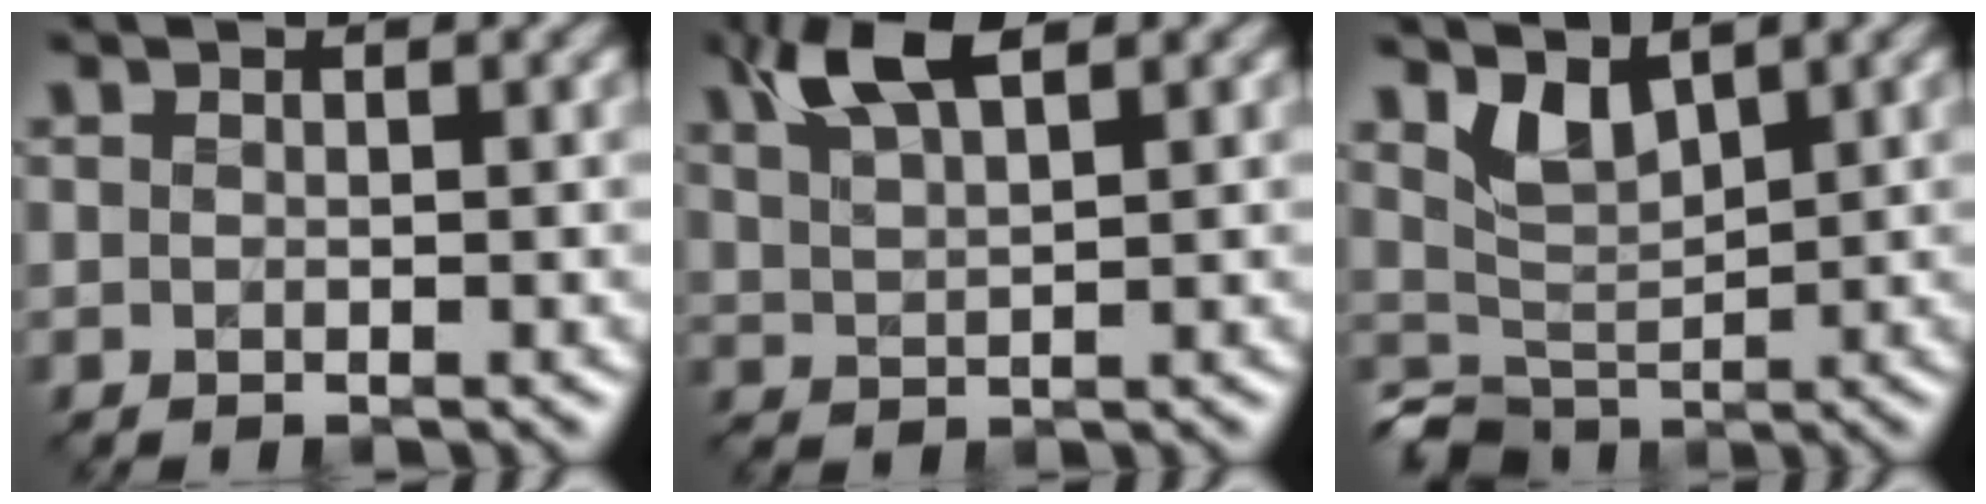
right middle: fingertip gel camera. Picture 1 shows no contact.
{"total": 4.9, "force": [3.2, 1.5, 3.4], "torque": [-0.071, 0.011, 0.061]}
{"total": 2.6, "force": [1.1, 1.8, 1.5], "torque": [-0.030, -0.007, 0.029]}